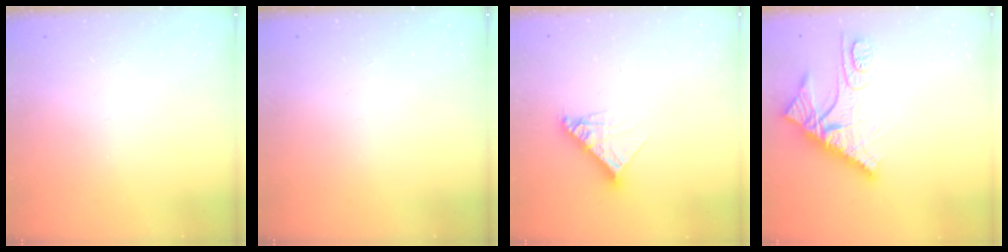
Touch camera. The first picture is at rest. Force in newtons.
{"total": 0.0}
{"total": 10.7, "press": 10.6, "slide": 0.9}
{"total": 10.7, "press": 10.6, "slide": 1.1}